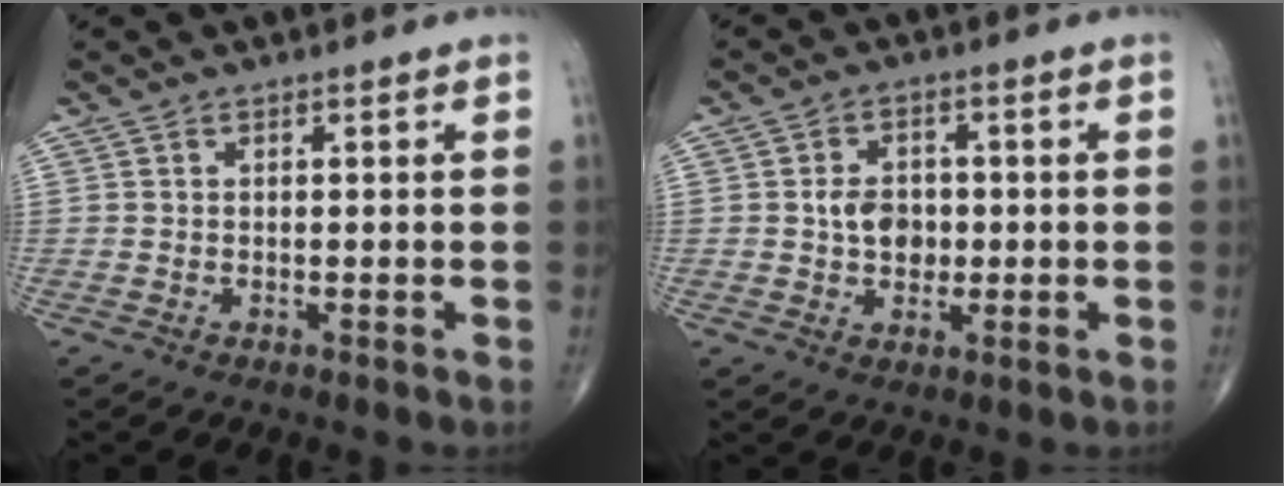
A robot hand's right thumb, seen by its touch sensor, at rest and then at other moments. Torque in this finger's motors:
{"motor_torque": [0.46, 0.81, -0.13, -0.24, 0.09]}